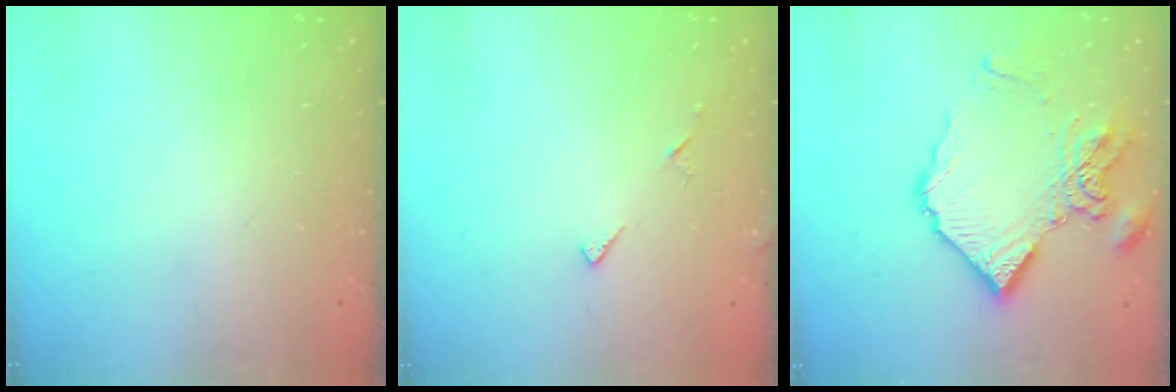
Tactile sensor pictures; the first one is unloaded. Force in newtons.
{"total": 5.4, "press": 5.4, "slide": 0.5}
{"total": 13.9, "press": 13.8, "slide": 1.6}